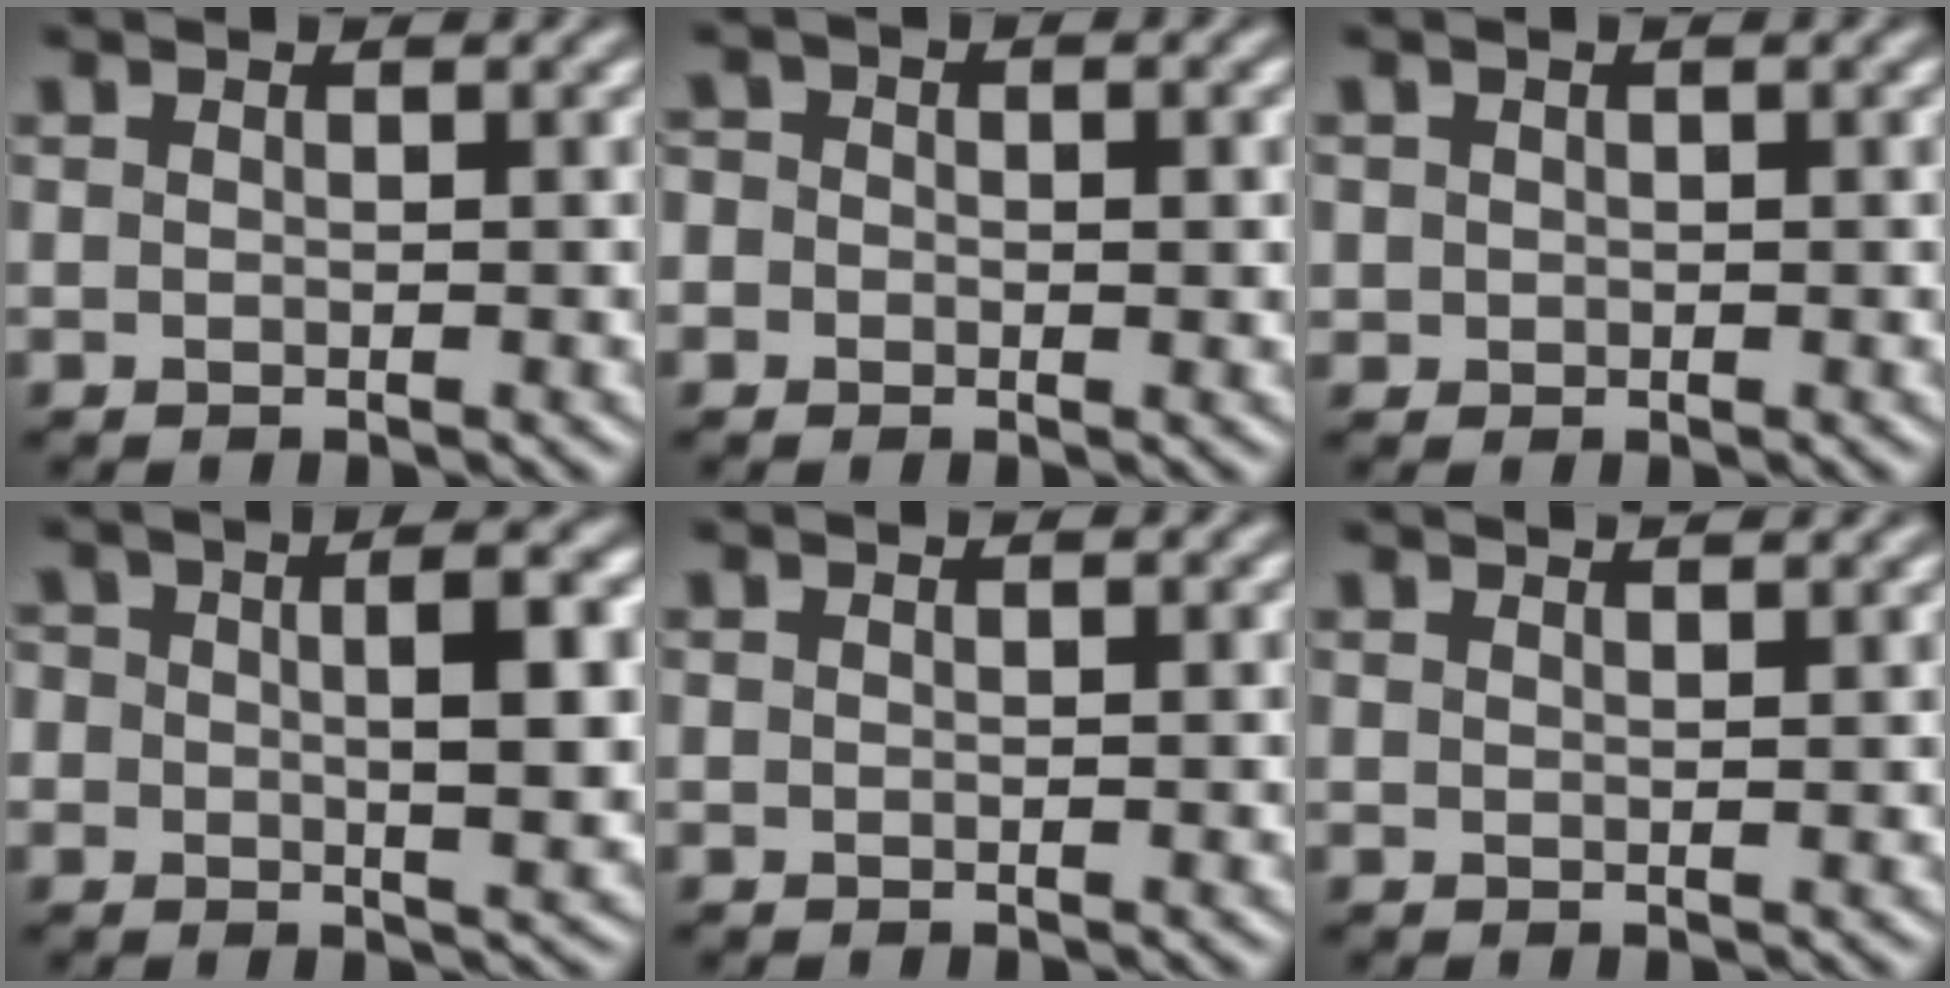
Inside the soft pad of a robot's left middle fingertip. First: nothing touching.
{"total": 2.9, "force": [0.3, 2.4, 1.6], "torque": [0.000, 0.006, -0.024]}
{"total": 0.7, "force": [0.2, 0.6, 0.2], "torque": [0.001, -0.001, 0.004]}
{"total": 5.7, "force": [0.3, 2.7, 5.0], "torque": [-0.072, -0.002, 0.002]}
{"total": 0.0}
{"total": 3.6, "force": [2.8, 1.4, 1.8], "torque": [-0.002, 0.023, 0.002]}